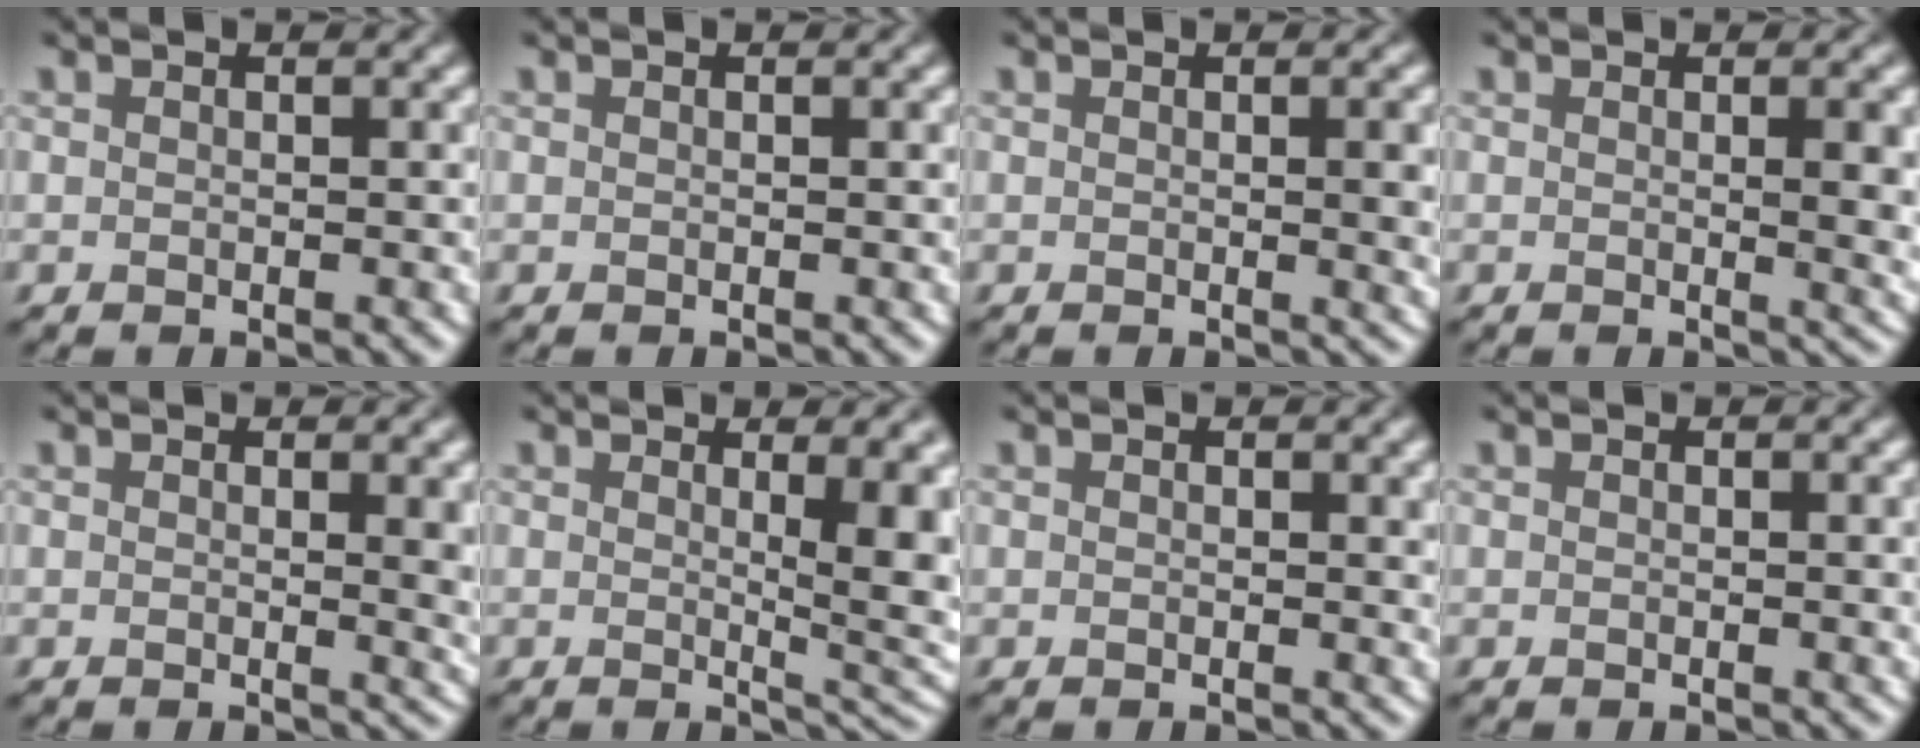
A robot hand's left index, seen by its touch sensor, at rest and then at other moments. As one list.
[{"total": 0.0}, {"total": 3.2, "force": [0.2, 0.9, 3.1], "torque": [-0.030, 0.002, 0.000]}, {"total": 4.6, "force": [0.3, 1.4, 4.4], "torque": [-0.045, -0.002, 0.006]}, {"total": 3.9, "force": [0.6, 1.3, 3.6], "torque": [-0.033, 0.000, 0.008]}, {"total": 6.9, "force": [1.1, 2.2, 6.5], "torque": [-0.059, -0.007, 0.020]}, {"total": 1.2, "force": [0.4, 0.2, 1.1], "torque": [-0.009, -0.001, 0.006]}, {"total": 1.2, "force": [0.1, 0.3, 1.2], "torque": [-0.010, 0.002, 0.000]}]